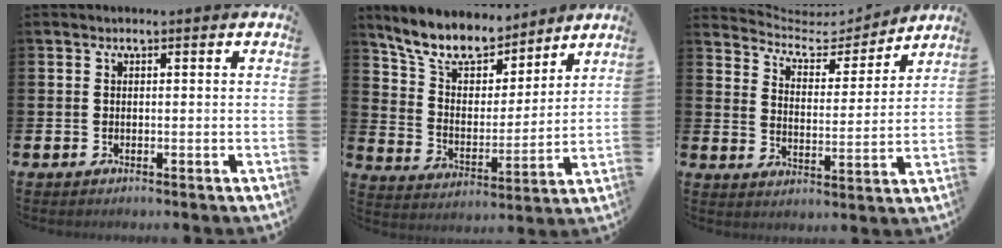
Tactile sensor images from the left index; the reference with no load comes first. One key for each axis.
{"total": 10.4, "fx": 9.2, "fy": 3.7, "fz": 3.1, "tx": -0.107, "ty": -0.056, "tz": 0.167}
{"total": 5.3, "fx": 4.7, "fy": 2.1, "fz": 1.1, "tx": -0.043, "ty": -0.045, "tz": 0.073}